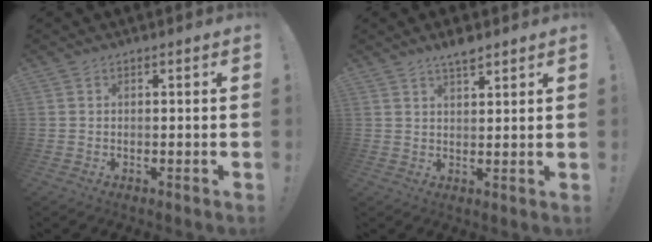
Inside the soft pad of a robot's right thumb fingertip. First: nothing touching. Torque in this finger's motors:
{"motor_torque": [-0.57, 0.63, 0.53, 0.38, 0.04]}